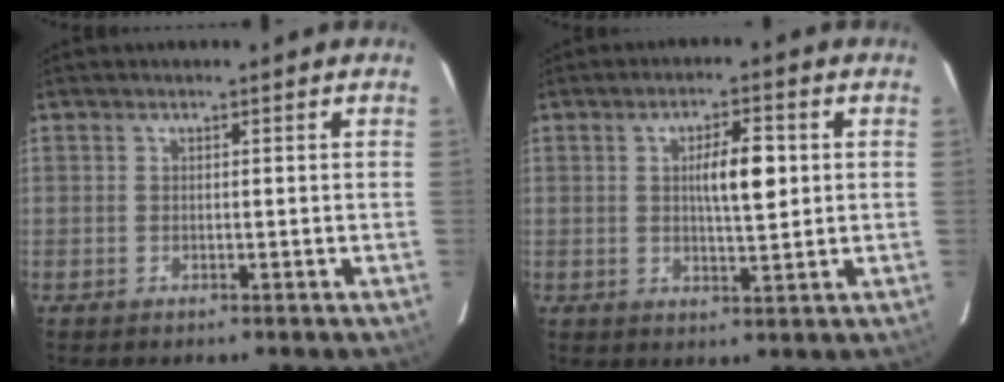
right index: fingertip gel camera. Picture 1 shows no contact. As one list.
[{"total": 6.1, "force": [1.0, 1.4, 5.8], "torque": [-0.096, 0.006, 0.019]}]